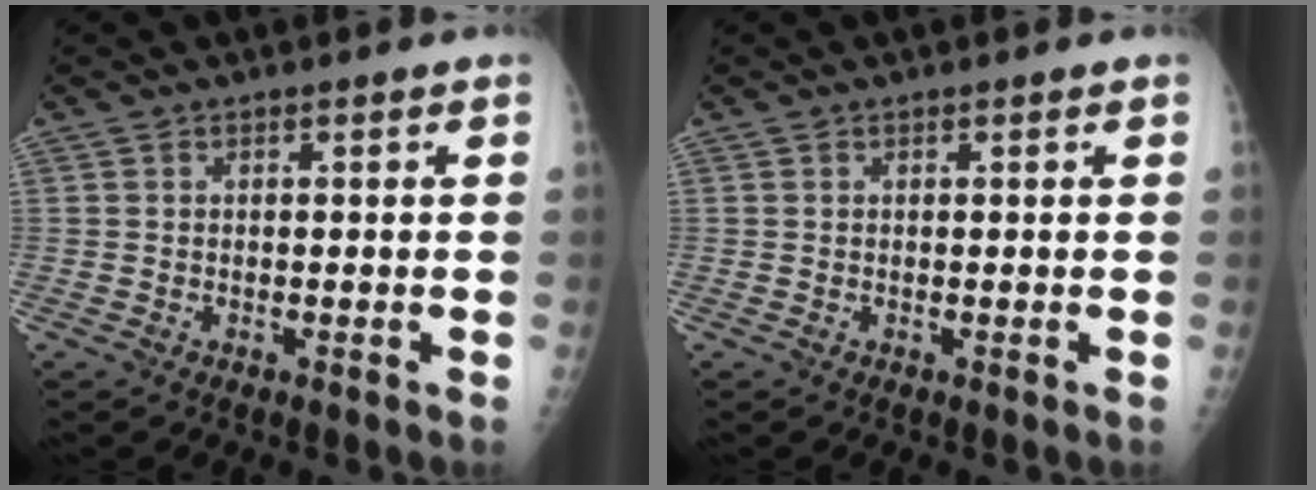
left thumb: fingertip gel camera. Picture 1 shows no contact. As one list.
[{"total": 0.0}]